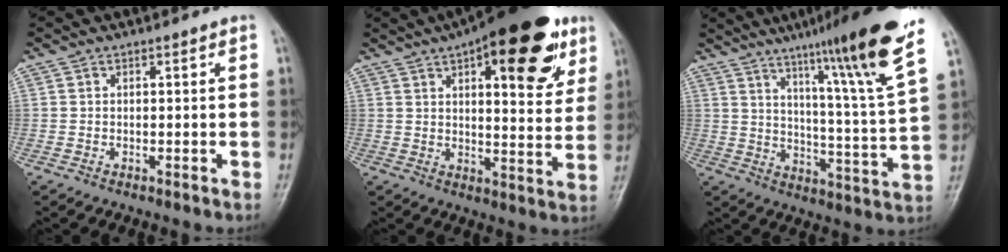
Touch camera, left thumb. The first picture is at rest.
{"total": 22.1, "force": [11.6, 8.4, 16.8], "torque": [-0.199, -0.023, 0.161]}
{"total": 20.9, "force": [13.2, 0.4, 16.2], "torque": [-0.222, -0.057, 0.190]}